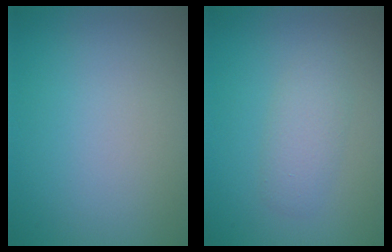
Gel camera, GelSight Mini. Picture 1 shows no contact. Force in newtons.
{"total": 2.2, "press": 2.2, "slide": 0.0}